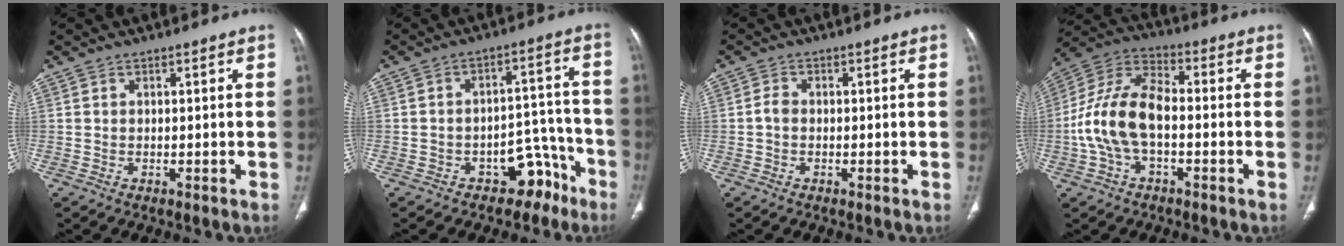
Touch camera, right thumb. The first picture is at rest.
{"total": 8.2, "force": [-5.4, 5.1, 3.4], "torque": [-0.005, 0.079, -0.079]}
{"total": 1.7, "force": [-0.4, 1.2, 1.1], "torque": [-0.017, 0.003, -0.012]}
{"total": 13.4, "force": [-2.2, 7.3, 11.0], "torque": [-0.226, 0.039, -0.047]}